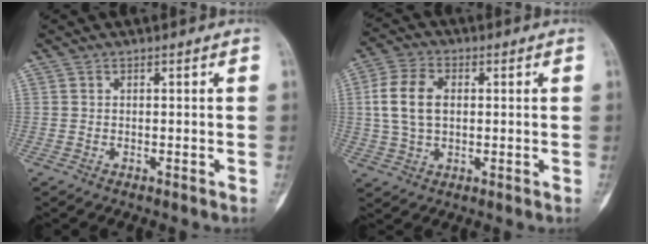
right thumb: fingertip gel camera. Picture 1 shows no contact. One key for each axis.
{"total": 9.3, "fx": 1.1, "fy": 6.1, "fz": 7.0, "tx": -0.136, "ty": 0.010, "tz": 0.024}